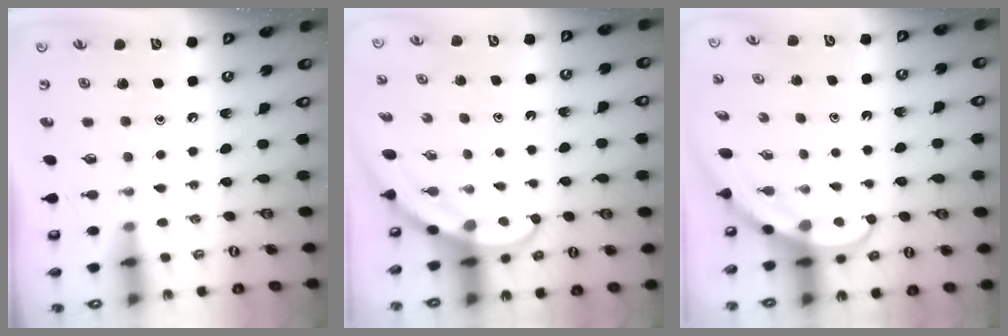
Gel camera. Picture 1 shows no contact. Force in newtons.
{"total": 3.7, "press": 3.7, "slide": 0.3}
{"total": 3.7, "press": 3.7, "slide": 0.3}